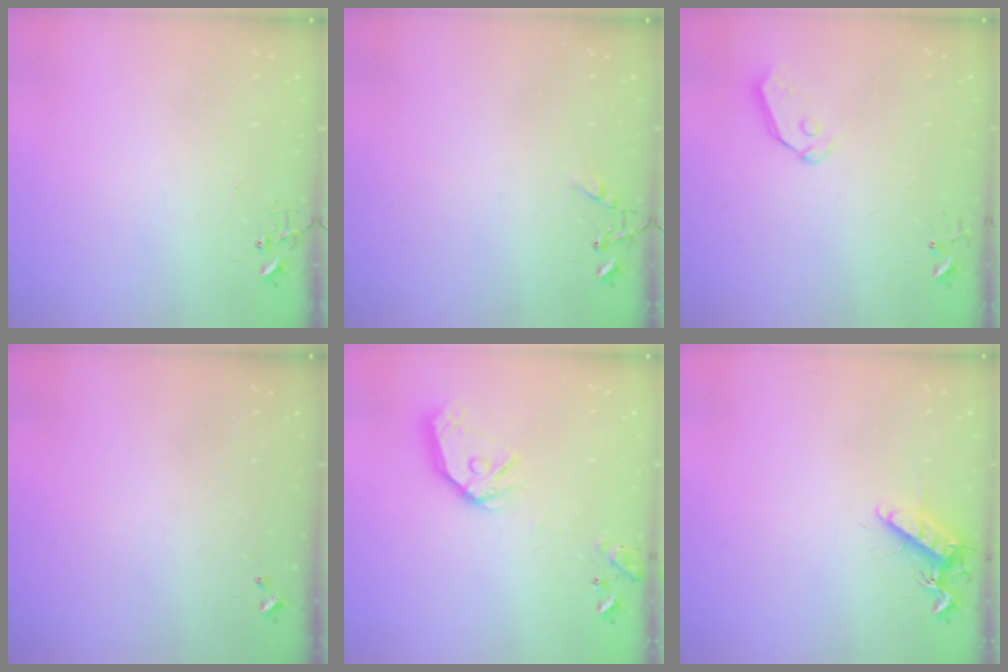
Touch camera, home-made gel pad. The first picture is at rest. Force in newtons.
{"total": 7.5, "press": 7.5, "slide": 0.4}
{"total": 5.3, "press": 5.3, "slide": 0.2}
{"total": 0.0}
{"total": 15.3, "press": 15.1, "slide": 2.1}
{"total": 11.3, "press": 11.3, "slide": 0.7}